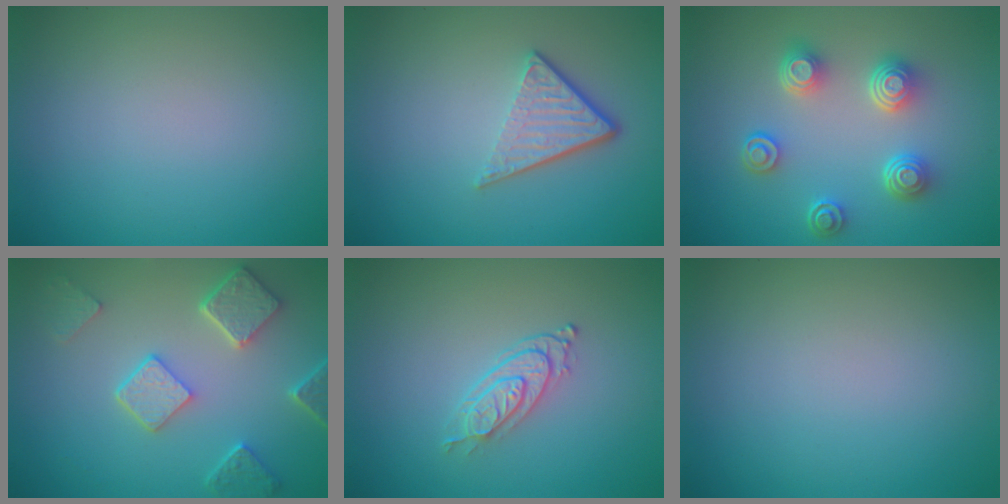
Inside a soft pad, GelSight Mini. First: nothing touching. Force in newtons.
{"total": 3.9, "press": 2.7, "slide": 2.9}
{"total": 4.6, "press": 3.6, "slide": 2.9}
{"total": 4.9, "press": 3.8, "slide": 3.0}
{"total": 2.7, "press": 2.1, "slide": 1.7}
{"total": 0.0}